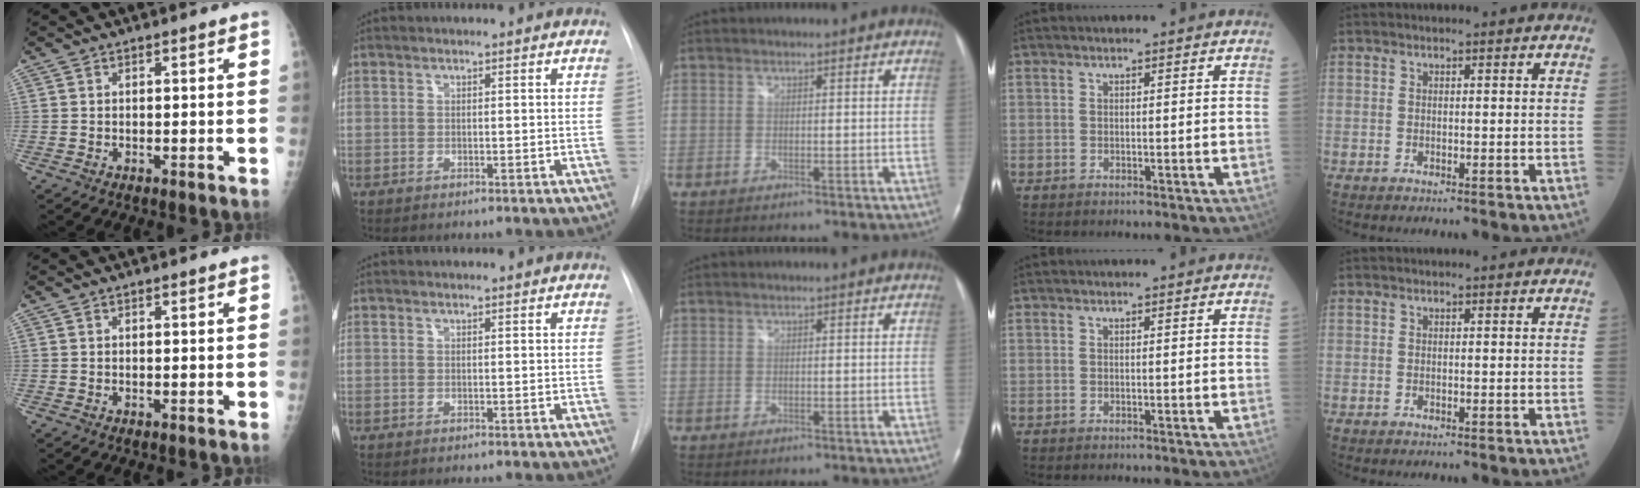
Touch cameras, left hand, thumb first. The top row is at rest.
{"index": {"total": 0.7, "force": [0.6, 0.1, 0.1], "torque": [-0.006, 0.006, 0.006]}}